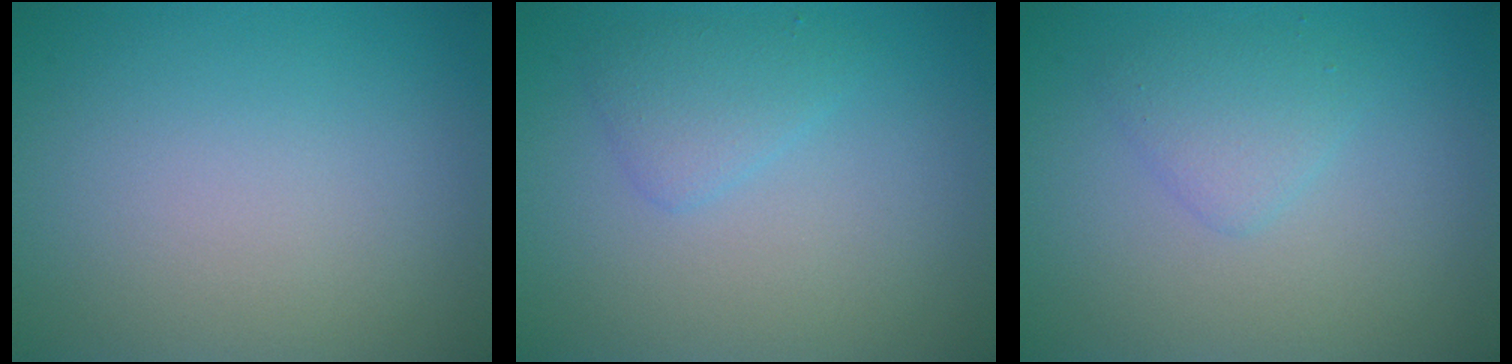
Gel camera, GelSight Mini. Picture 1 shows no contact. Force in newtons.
{"total": 1.9, "press": 1.9, "slide": 0.0}
{"total": 1.8, "press": 1.8, "slide": 0.1}